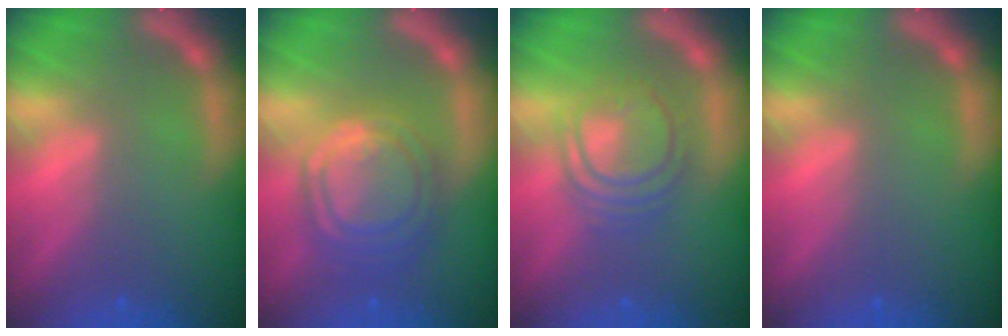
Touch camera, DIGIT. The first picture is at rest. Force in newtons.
{"total": 9.1}
{"total": 6.0}
{"total": 0.0}